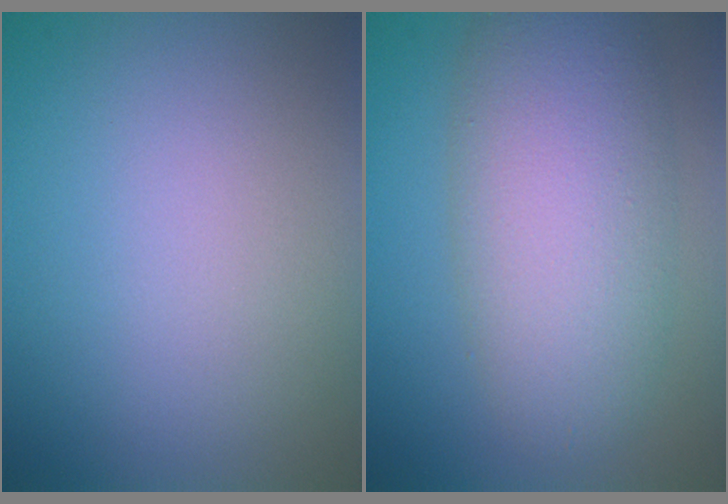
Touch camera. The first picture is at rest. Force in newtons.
{"total": 8.0, "press": 8.0, "slide": 0.5}